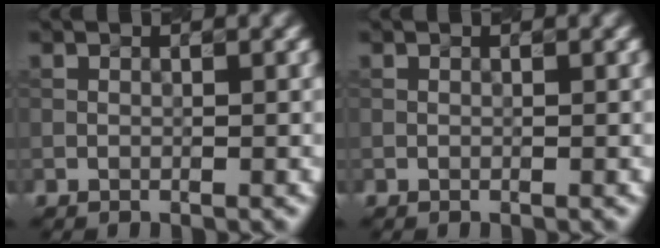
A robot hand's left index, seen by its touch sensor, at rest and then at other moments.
{"total": 0.0}